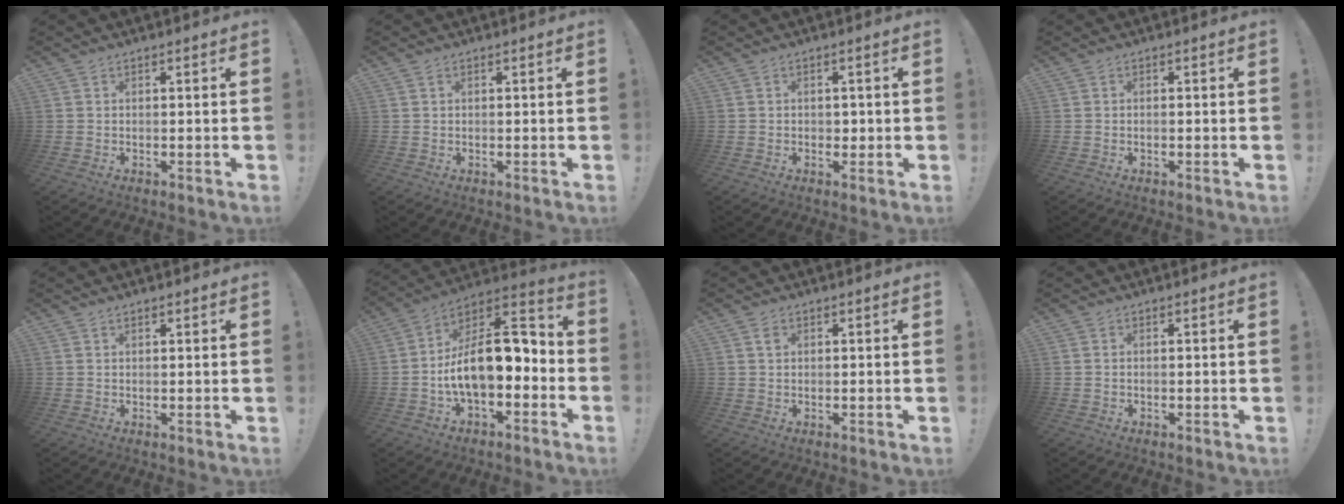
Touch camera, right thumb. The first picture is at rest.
{"total": 0.8, "force": [0.4, 0.6, 0.3], "torque": [-0.007, 0.003, 0.009]}
{"total": 1.6, "force": [-0.2, 1.4, 0.7], "torque": [-0.007, 0.001, -0.005]}
{"total": 0.0}
{"total": 0.9, "force": [0.8, 0.3, 0.3], "torque": [0.003, -0.004, 0.014]}
{"total": 16.5, "force": [-1.5, 8.5, 14.1], "torque": [-0.233, 0.005, -0.018]}
{"total": 1.4, "force": [0.6, 1.1, 0.6], "torque": [0.001, -0.003, 0.007]}
{"total": 0.0}